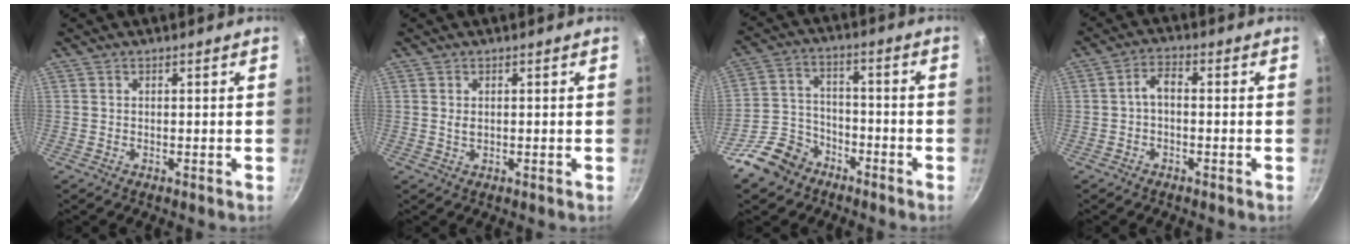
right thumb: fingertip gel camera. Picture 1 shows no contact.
{"total": 1.2, "force": [0.2, 0.6, 1.0], "torque": [-0.018, 0.000, 0.004]}
{"total": 10.3, "force": [-6.9, 6.9, 3.1], "torque": [-0.041, 0.056, -0.130]}
{"total": 3.4, "force": [-0.7, 1.9, 2.7], "torque": [-0.047, 0.023, -0.017]}